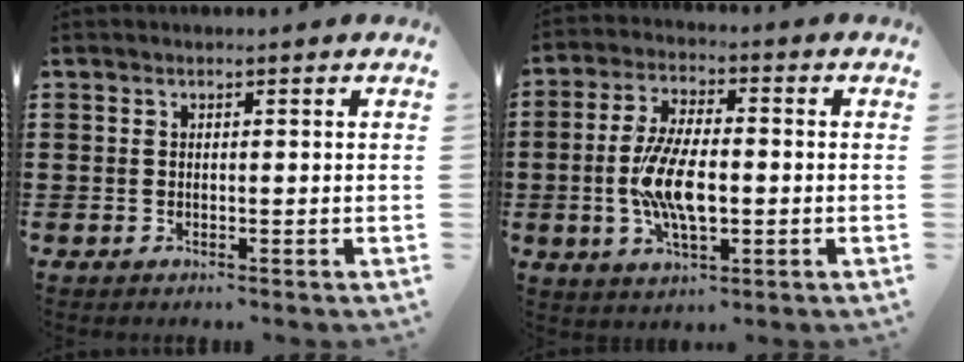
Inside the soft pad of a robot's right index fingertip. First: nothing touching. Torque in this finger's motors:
{"motor_torque": [2.14, 0.00, 1.05, 0.21]}